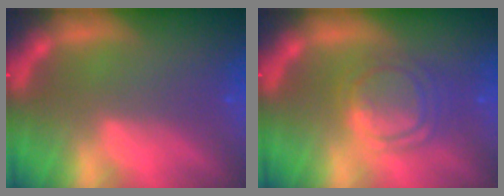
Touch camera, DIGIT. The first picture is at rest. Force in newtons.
{"total": 6.1}